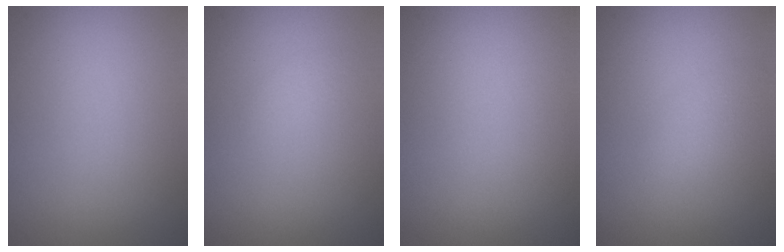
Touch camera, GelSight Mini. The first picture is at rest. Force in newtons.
{"total": 0.7, "press": 0.7, "slide": 0.0}
{"total": 0.0}
{"total": 1.4, "press": 1.4, "slide": 0.1}